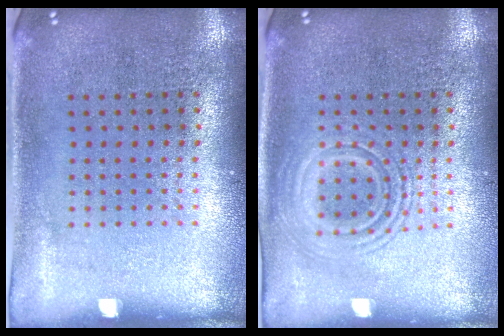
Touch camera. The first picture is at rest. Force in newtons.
{"total": 1.9, "press": 1.9, "slide": 0.3}